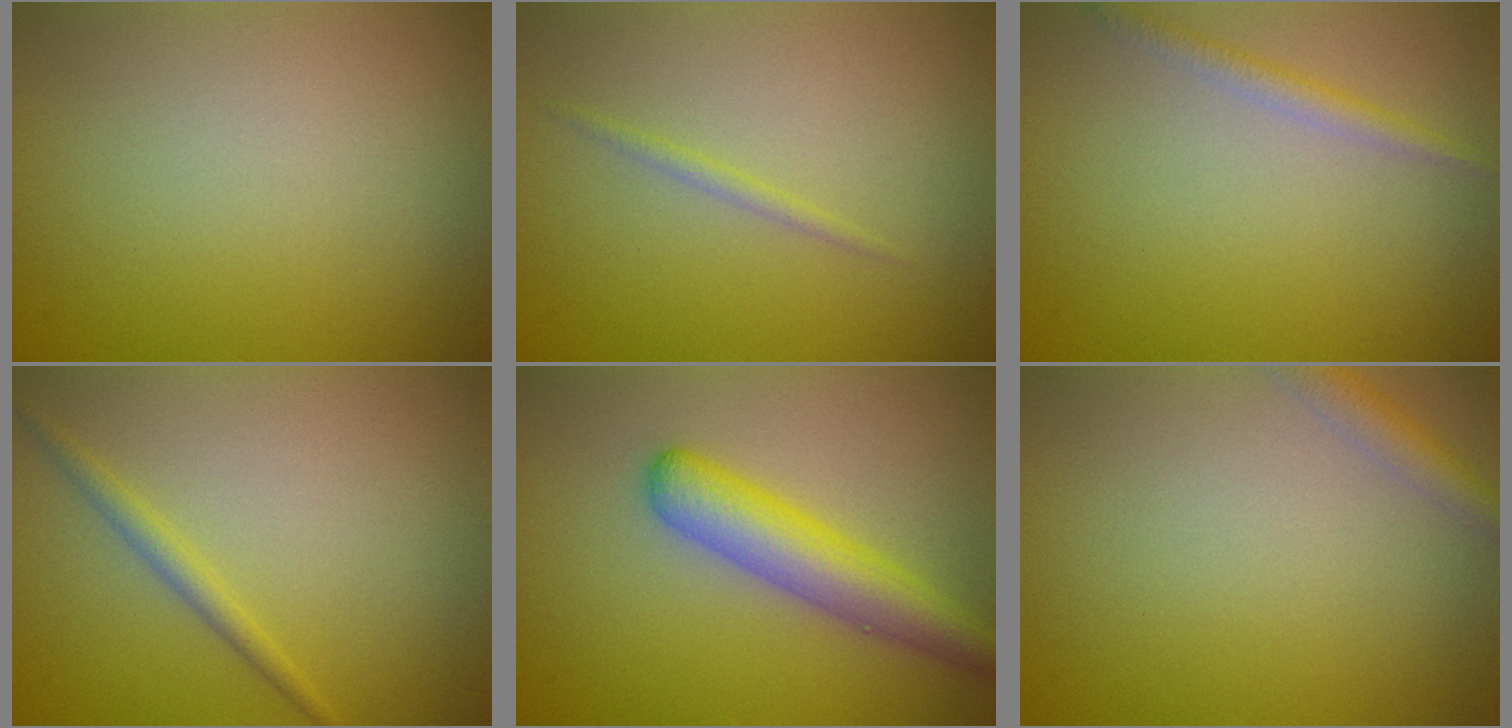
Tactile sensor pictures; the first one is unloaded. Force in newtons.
{"total": 0.8, "press": 0.8, "slide": 0.1}
{"total": 1.6, "press": 1.6, "slide": 0.1}
{"total": 1.6, "press": 1.6, "slide": 0.0}
{"total": 4.8, "press": 4.8, "slide": 0.2}
{"total": 2.1, "press": 2.1, "slide": 0.1}